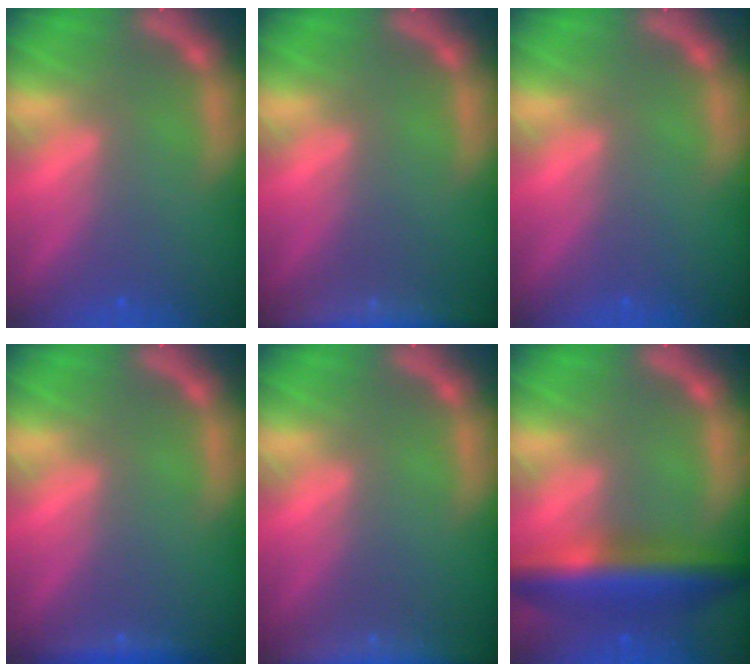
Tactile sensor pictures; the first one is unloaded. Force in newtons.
{"total": 7.4}
{"total": 0.0}
{"total": 1.9}
{"total": 8.5}
{"total": 7.5}